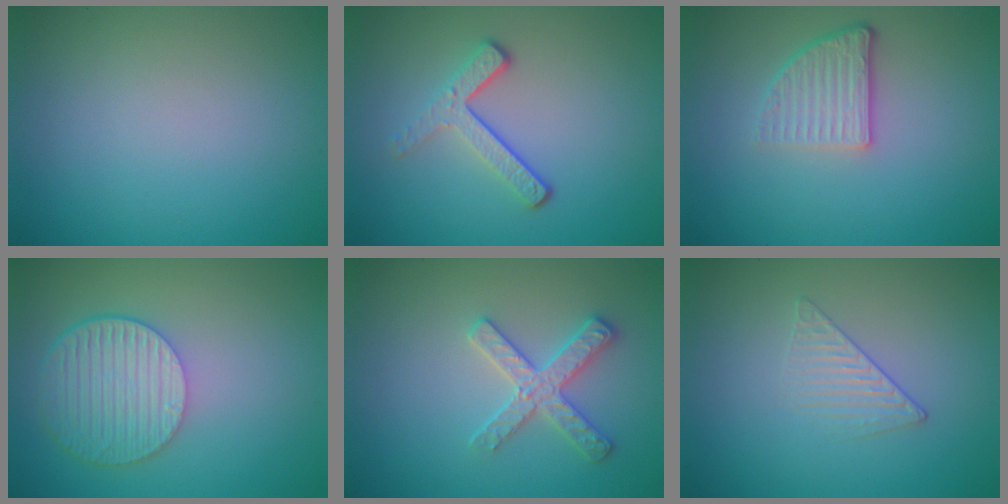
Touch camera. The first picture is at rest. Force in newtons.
{"total": 3.2, "press": 2.3, "slide": 2.2}
{"total": 3.8, "press": 2.6, "slide": 2.8}
{"total": 6.2, "press": 4.6, "slide": 4.2}
{"total": 2.9, "press": 2.9, "slide": 0.1}
{"total": 1.5, "press": 0.7, "slide": 1.3}